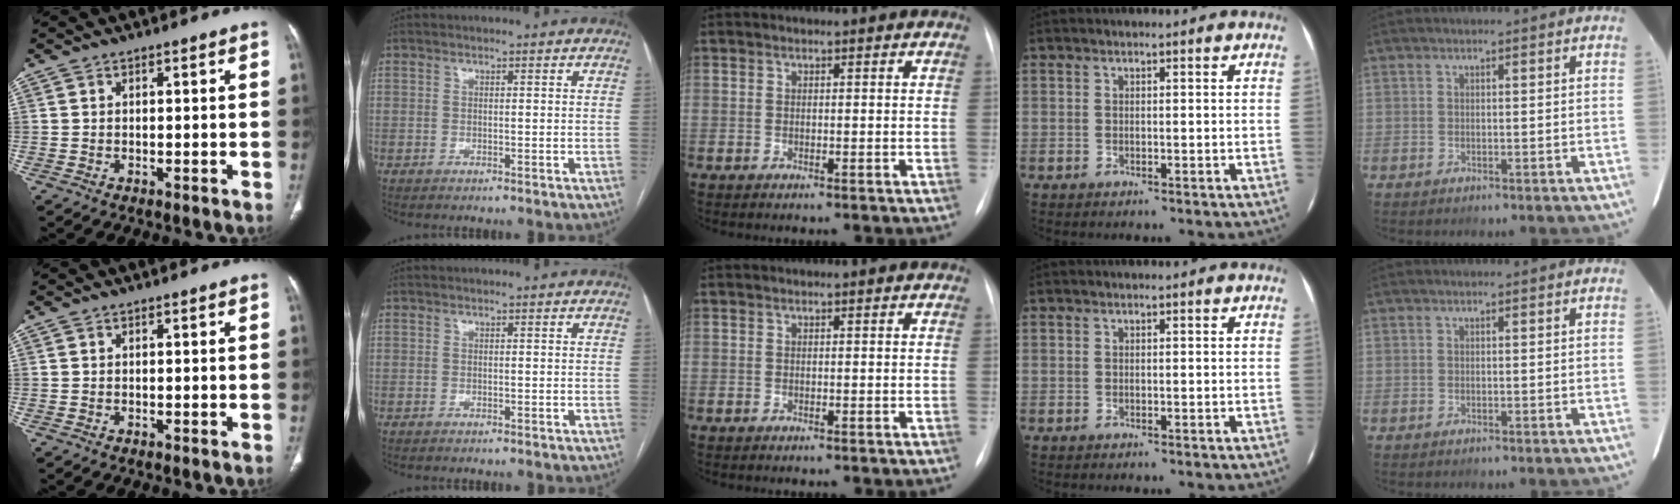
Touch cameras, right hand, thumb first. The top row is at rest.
{}